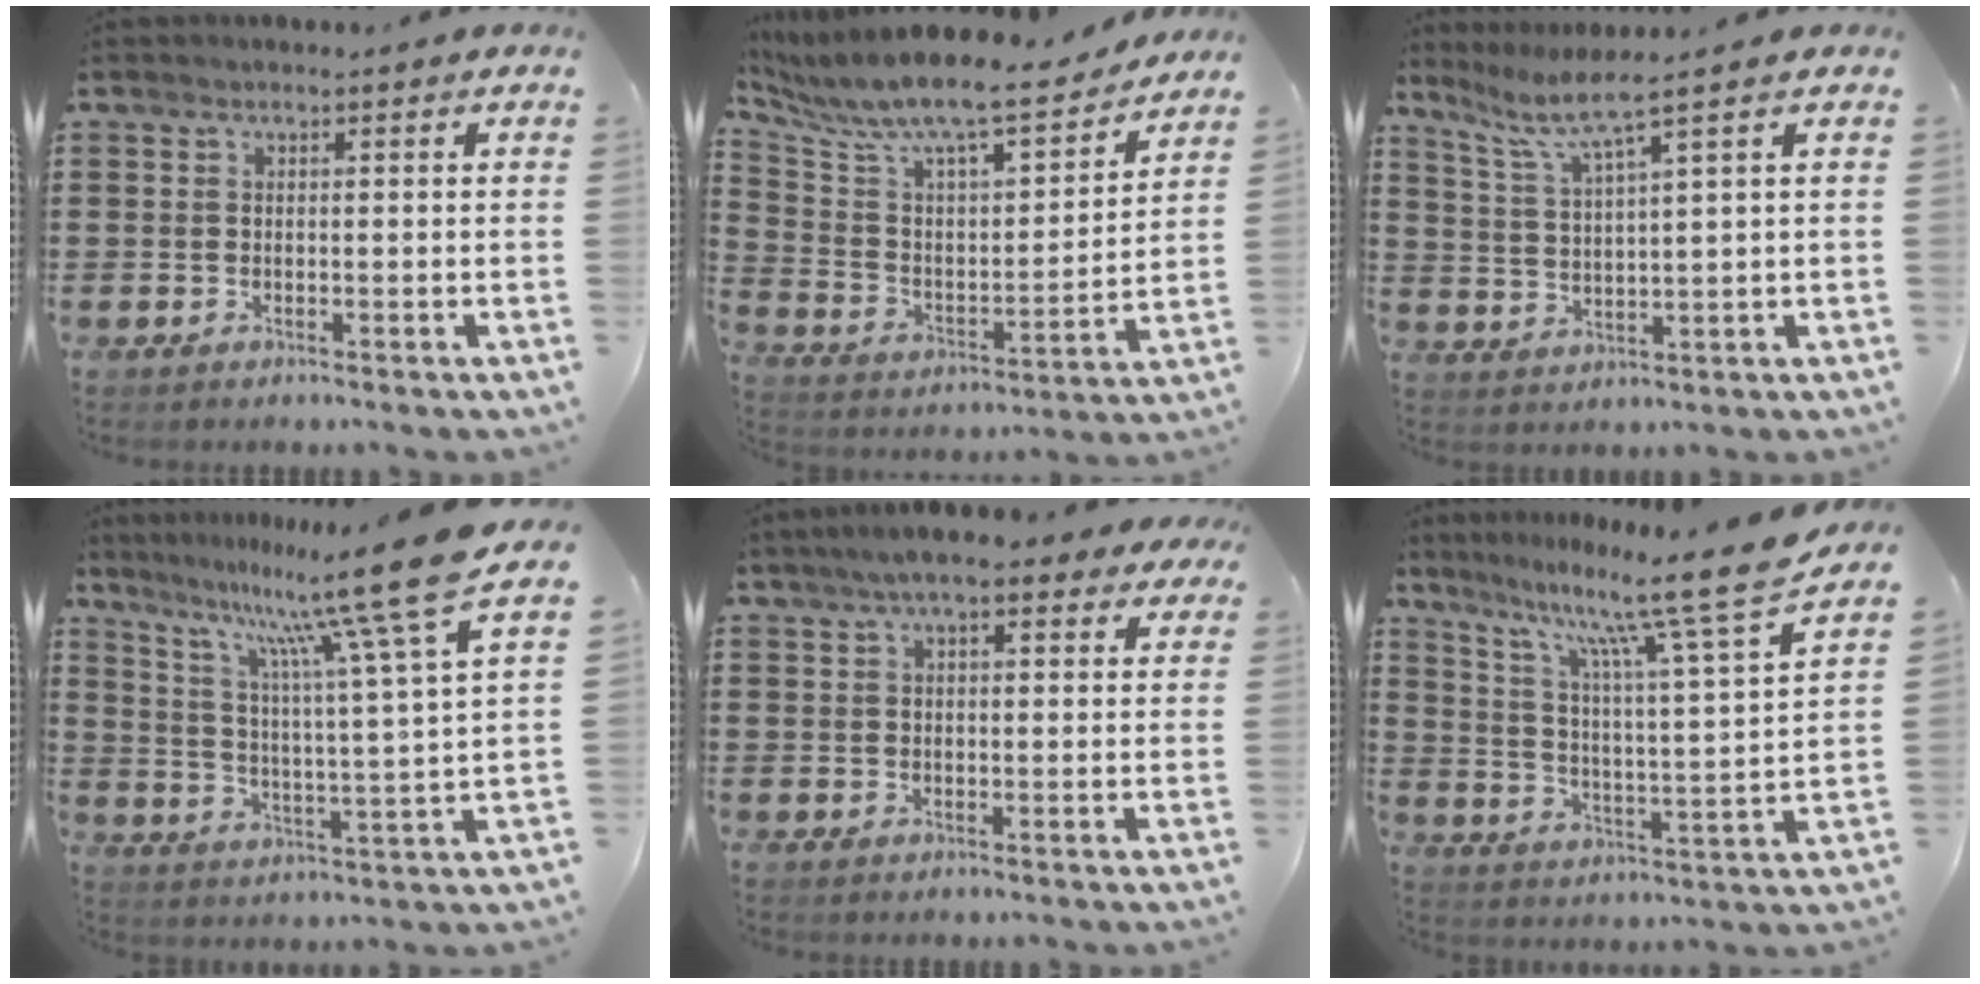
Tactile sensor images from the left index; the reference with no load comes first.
{"total": 8.4, "force": [7.5, 1.2, 3.6], "torque": [-0.107, -0.062, 0.121]}
{"total": 4.5, "force": [3.0, -0.2, 3.3], "torque": [-0.079, -0.015, 0.046]}
{"total": 13.2, "force": [10.3, -1.3, 8.1], "torque": [-0.170, -0.066, 0.158]}
{"total": 5.8, "force": [4.0, 1.5, 4.0], "torque": [-0.079, 0.006, 0.069]}
{"total": 11.6, "force": [9.4, -0.9, 6.7], "torque": [-0.139, -0.073, 0.143]}